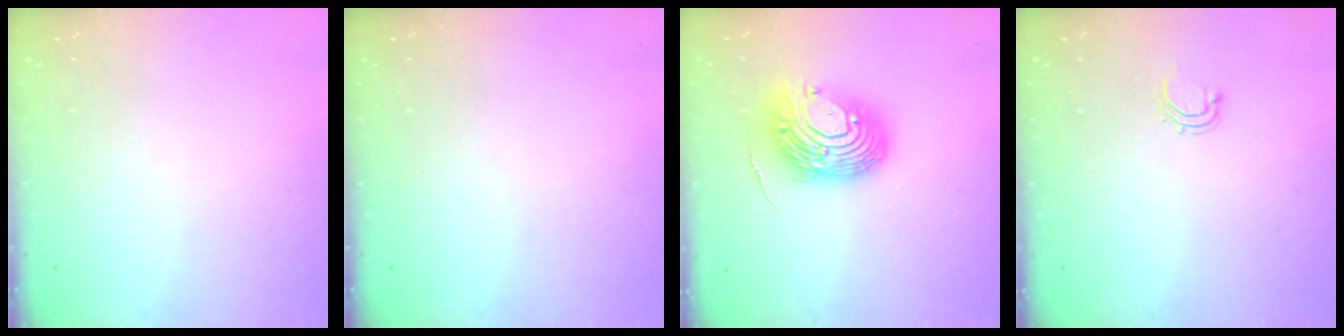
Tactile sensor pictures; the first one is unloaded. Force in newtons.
{"total": 0.0}
{"total": 14.3, "press": 14.2, "slide": 1.4}
{"total": 2.8, "press": 2.7, "slide": 0.5}